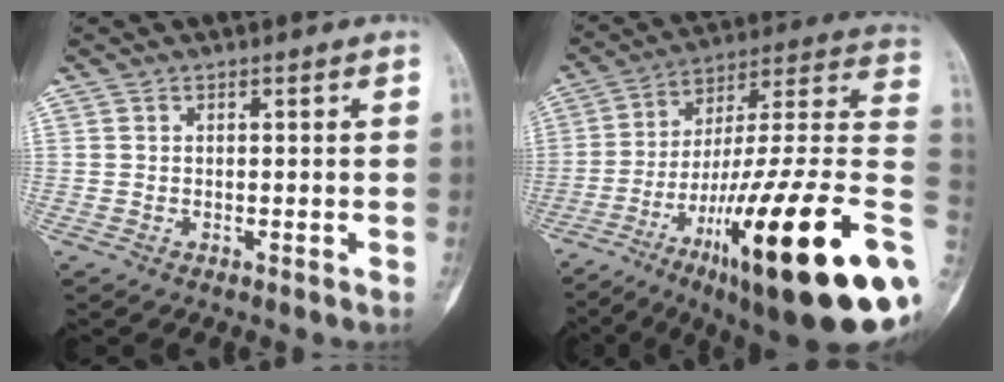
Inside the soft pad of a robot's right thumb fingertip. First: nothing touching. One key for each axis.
{"total": 34.4, "fx": -10.7, "fy": 6.4, "fz": 32.0, "tx": -0.419, "ty": 0.050, "tz": -0.172}